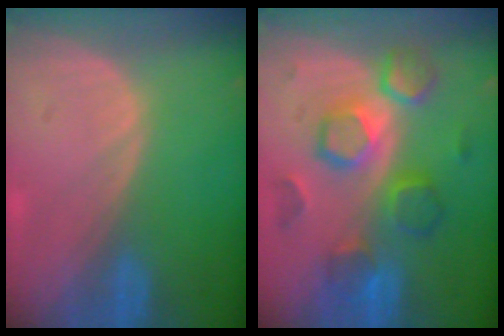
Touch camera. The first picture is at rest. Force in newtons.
{"total": 9.2, "press": 9.2, "slide": 0.3}